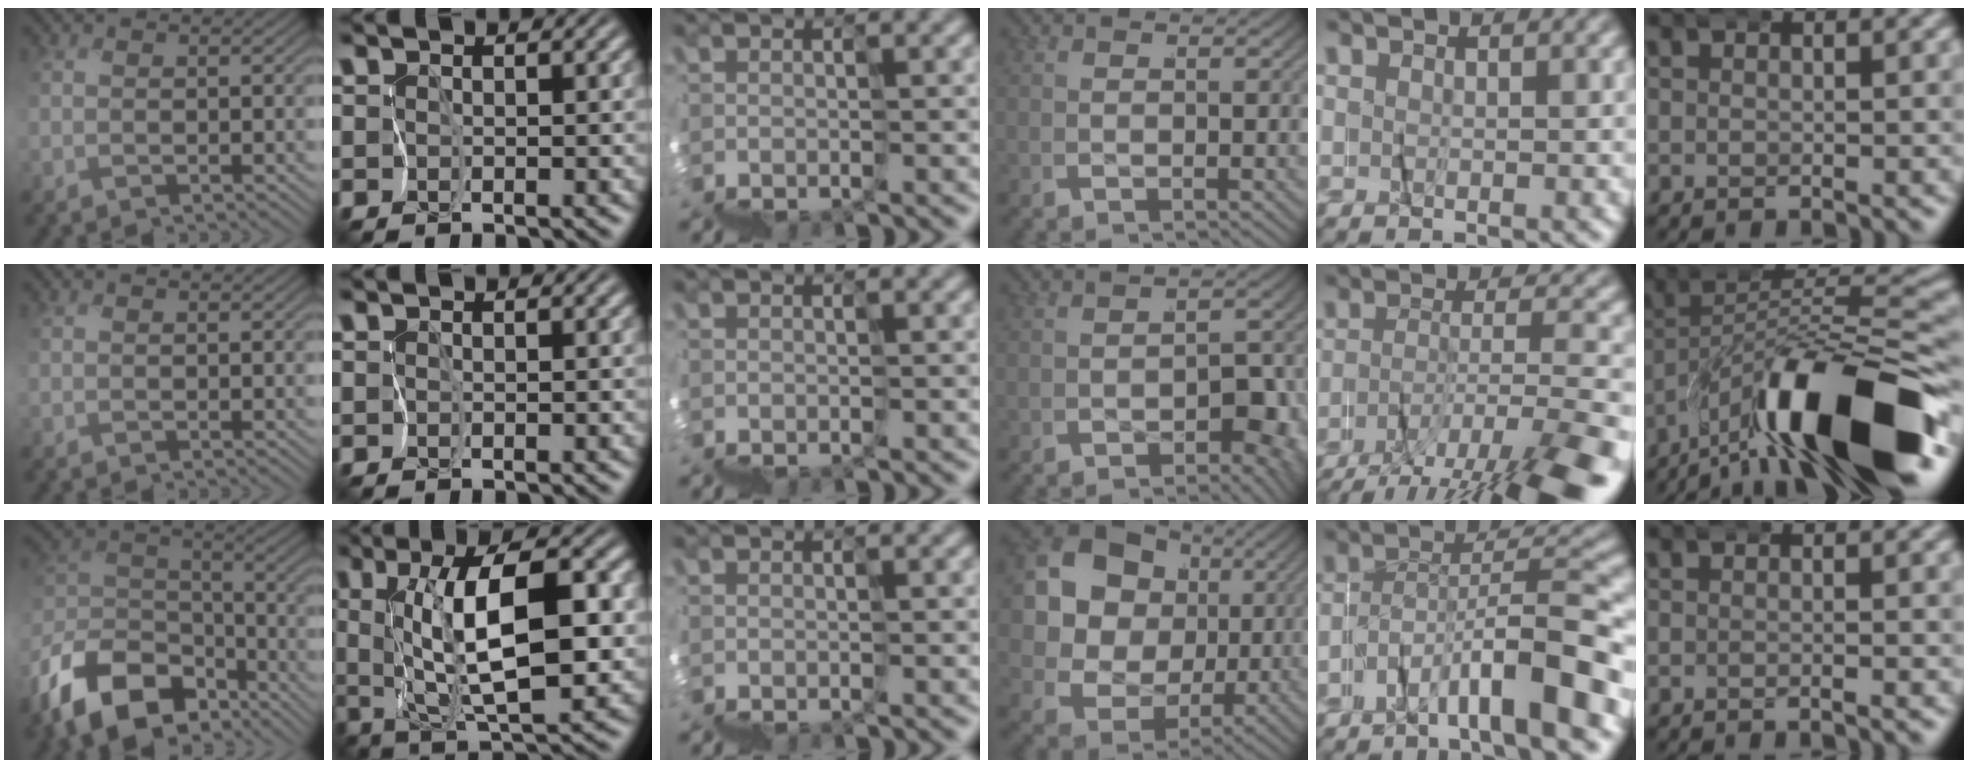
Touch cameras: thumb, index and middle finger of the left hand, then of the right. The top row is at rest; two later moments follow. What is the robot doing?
{"motion": "wrap", "object": "felt sheet"}